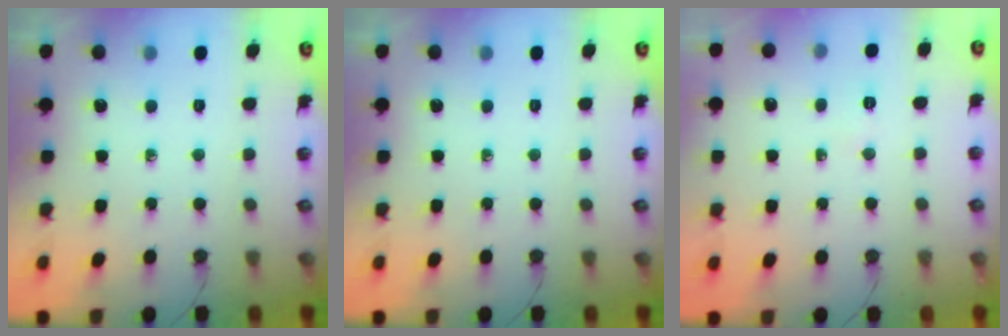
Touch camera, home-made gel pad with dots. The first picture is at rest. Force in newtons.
{"total": 0.0}
{"total": 4.7, "press": 2.4, "slide": 4.0}